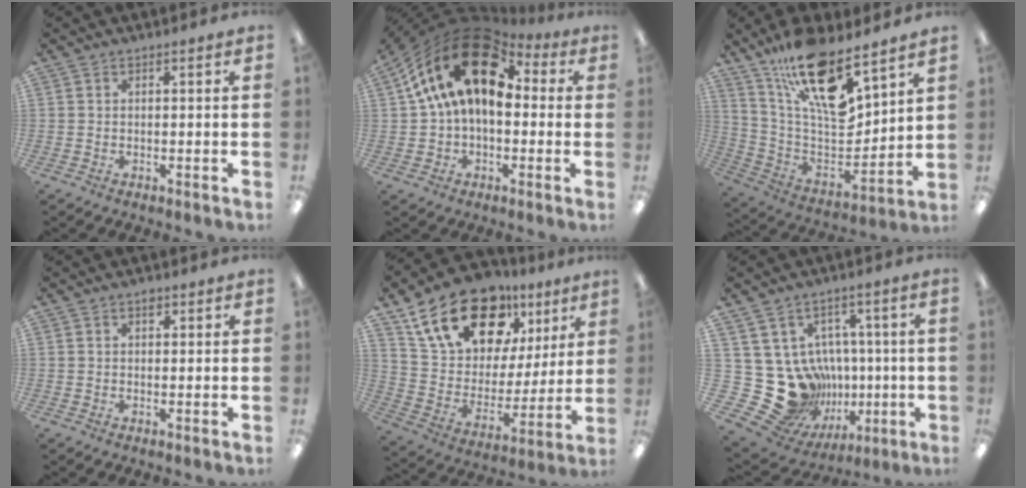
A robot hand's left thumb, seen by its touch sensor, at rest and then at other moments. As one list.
[{"total": 19.2, "force": [5.9, 11.9, 13.8], "torque": [-0.264, -0.010, 0.101]}, {"total": 19.7, "force": [13.2, 6.5, 13.0], "torque": [-0.244, -0.086, 0.228]}, {"total": 1.5, "force": [0.5, 0.9, 1.1], "torque": [-0.005, -0.004, 0.006]}, {"total": 21.5, "force": [13.5, 12.1, 11.7], "torque": [-0.203, -0.071, 0.246]}, {"total": 21.1, "force": [-2.8, 18.7, 9.3], "torque": [-0.185, -0.009, 0.016]}]